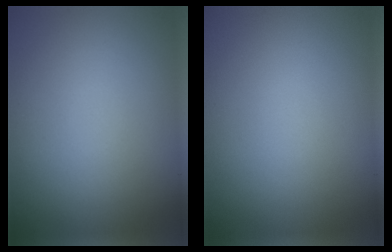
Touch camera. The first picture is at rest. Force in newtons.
{"total": 0.0}